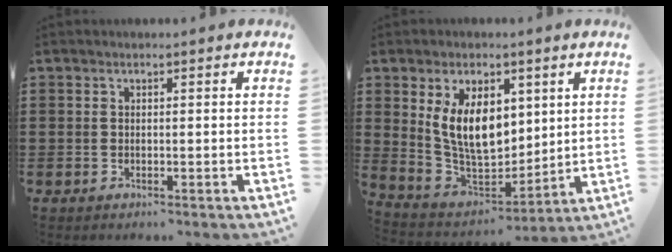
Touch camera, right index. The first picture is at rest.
{"total": 10.1, "force": [3.0, 6.2, 7.3], "torque": [-0.169, 0.000, 0.053]}